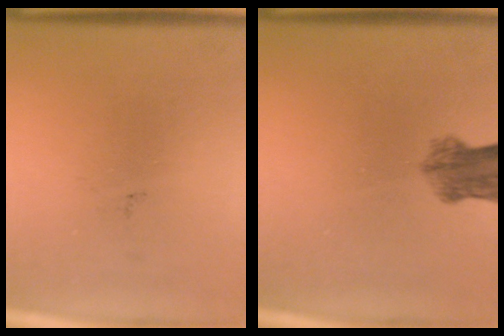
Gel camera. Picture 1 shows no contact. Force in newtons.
{"total": 5.0}